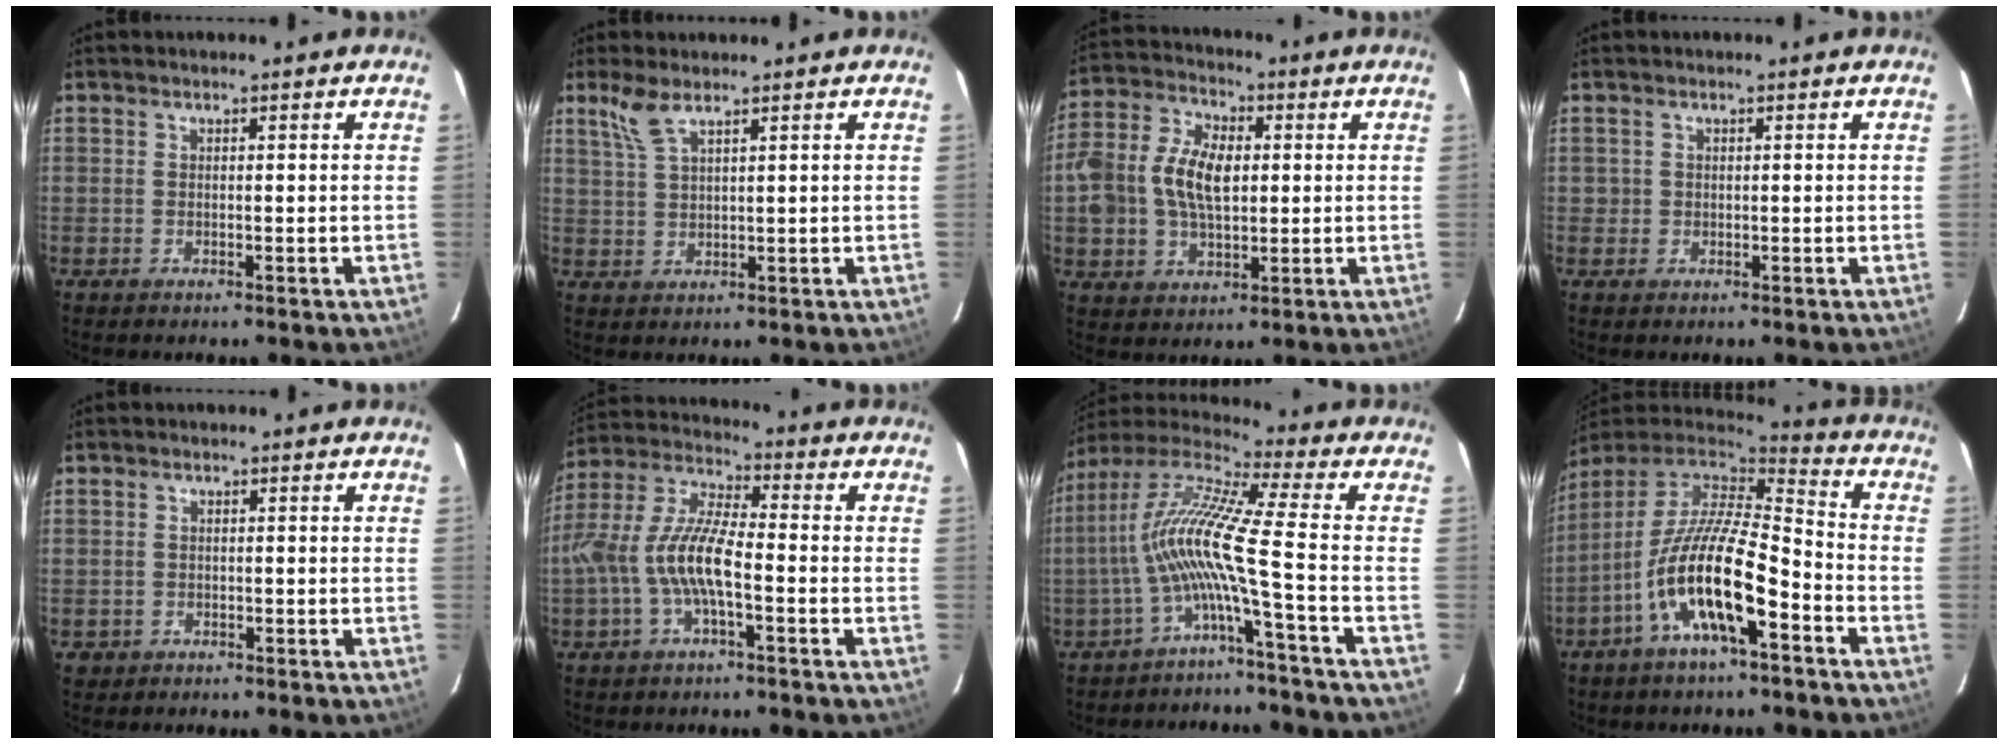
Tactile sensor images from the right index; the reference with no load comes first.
{"total": 3.9, "force": [2.9, 0.7, 2.6], "torque": [-0.058, 0.003, 0.064]}
{"total": 12.7, "force": [0.7, 7.9, 9.9], "torque": [-0.207, 0.020, 0.011]}
{"total": 1.1, "force": [0.0, 1.1, 0.0], "torque": [0.003, 0.001, -0.001]}
{"total": 1.9, "force": [-0.5, 1.9, 0.2], "torque": [-0.006, 0.001, -0.004]}
{"total": 11.8, "force": [-3.2, 3.2, 10.9], "torque": [-0.234, 0.005, -0.063]}
{"total": 11.6, "force": [-3.3, -1.6, 11.0], "torque": [-0.207, 0.004, -0.067]}
{"total": 17.1, "force": [-7.7, 4.7, 14.5], "torque": [-0.272, -0.018, -0.151]}